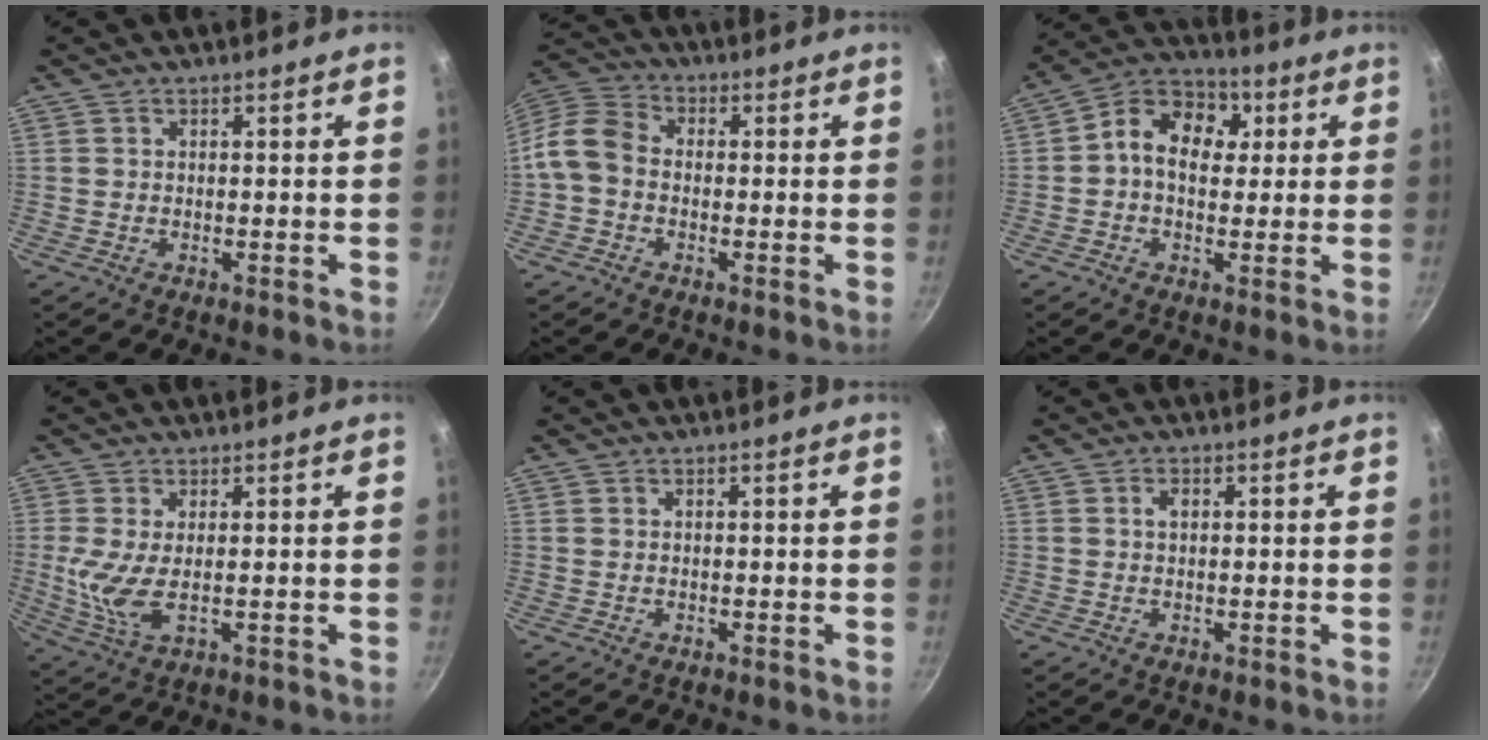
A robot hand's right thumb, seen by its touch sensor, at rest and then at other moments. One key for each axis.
{"total": 8.0, "fx": -1.6, "fy": 6.1, "fz": 5.0, "tx": -0.090, "ty": 0.031, "tz": -0.052}
{"total": 11.1, "fx": 1.9, "fy": 8.4, "fz": 7.1, "tx": -0.079, "ty": 0.016, "tz": 0.010}
{"total": 6.3, "fx": 0.4, "fy": 2.5, "fz": 5.8, "tx": -0.130, "ty": -0.012, "tz": 0.016}
{"total": 0.0}
{"total": 1.6, "fx": 0.4, "fy": 1.0, "fz": 1.2, "tx": -0.018, "ty": 0.003, "tz": 0.007}